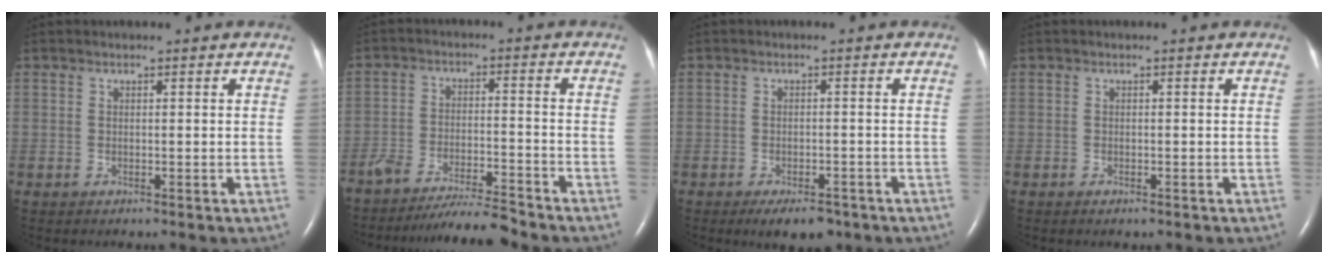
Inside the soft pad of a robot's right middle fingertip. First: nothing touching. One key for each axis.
{"total": 9.2, "fx": -8.7, "fy": -0.3, "fz": 3.0, "tx": -0.043, "ty": -0.013, "tz": -0.148}
{"total": 4.8, "fx": -3.4, "fy": 1.9, "fz": 2.8, "tx": -0.039, "ty": -0.003, "tz": -0.045}
{"total": 0.6, "fx": -0.4, "fy": 0.2, "fz": 0.4, "tx": -0.008, "ty": -0.001, "tz": -0.003}